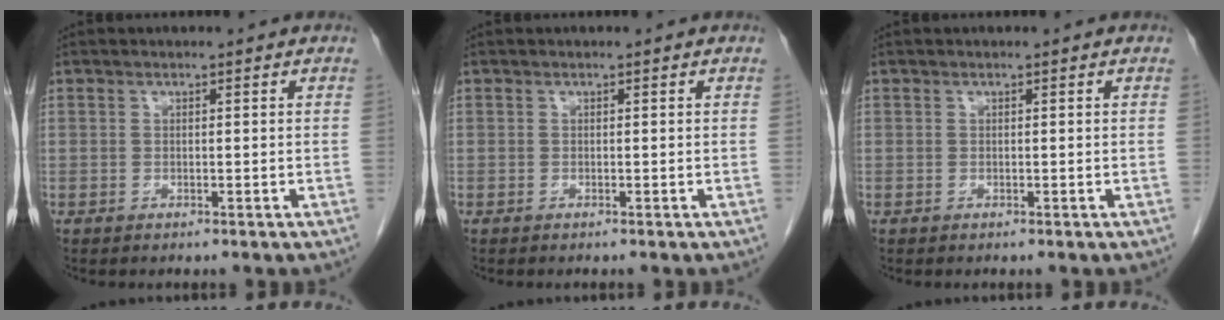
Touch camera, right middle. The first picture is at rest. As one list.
[{"total": 0.0}, {"total": 0.0}]